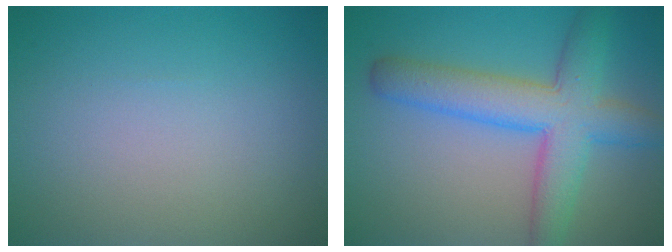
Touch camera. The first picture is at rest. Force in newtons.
{"total": 7.0, "press": 7.0, "slide": 0.2}